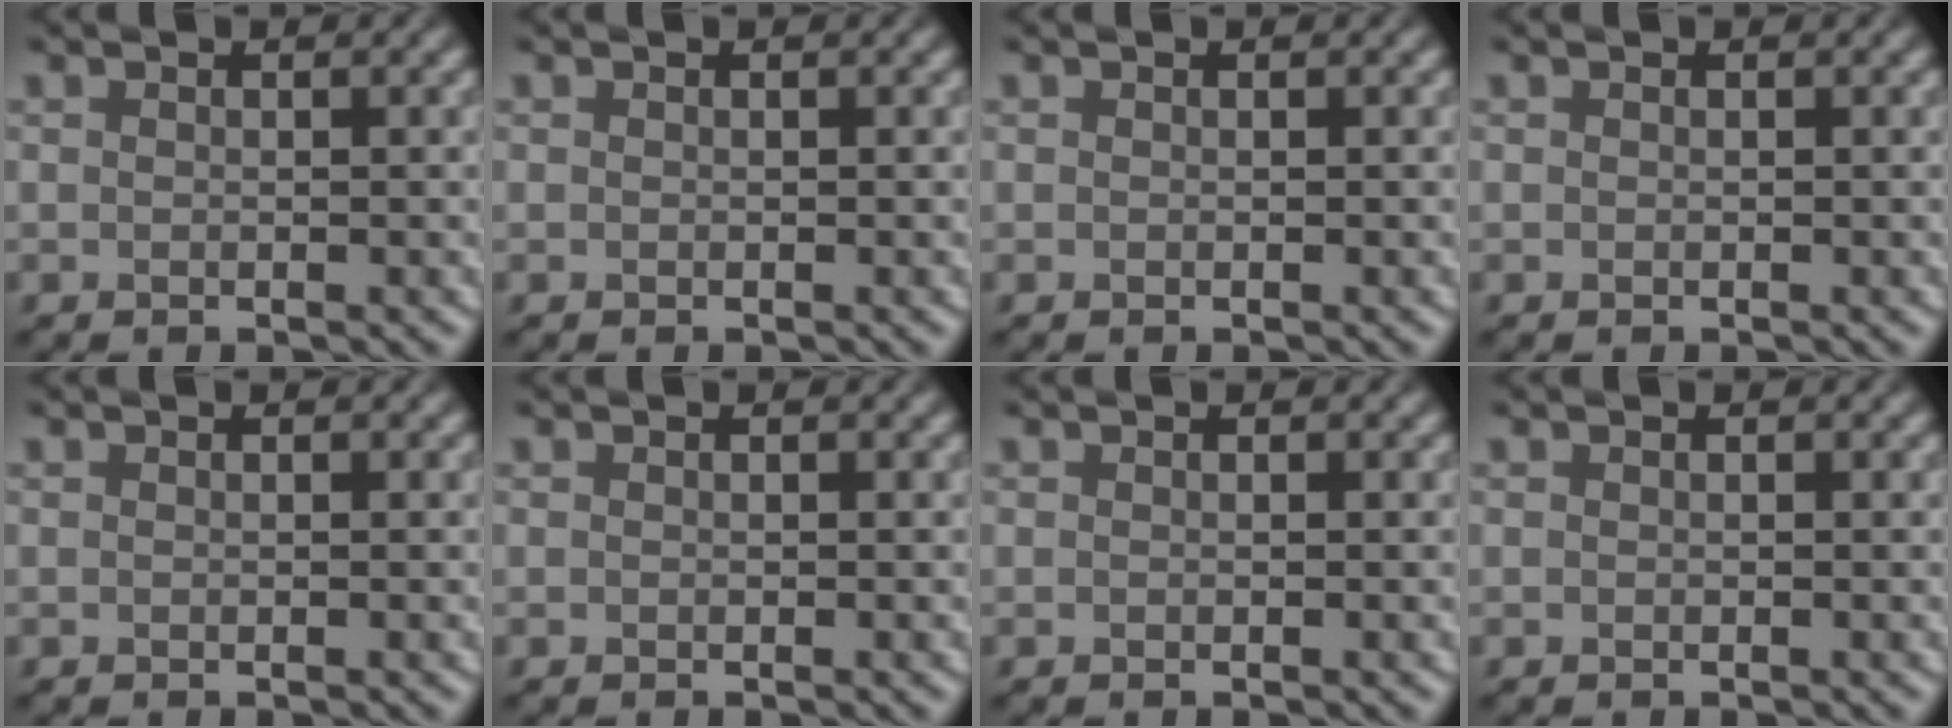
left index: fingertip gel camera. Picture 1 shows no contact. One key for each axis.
{"total": 0.0}
{"total": 0.0}
{"total": 0.0}
{"total": 0.0}
{"total": 0.0}
{"total": 0.0}
{"total": 0.0}